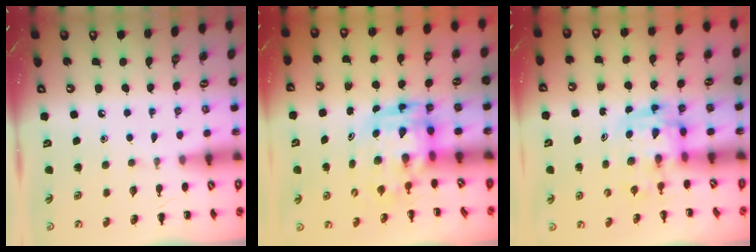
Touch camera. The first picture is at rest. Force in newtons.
{"total": 3.9, "press": 3.8, "slide": 0.8}
{"total": 3.0, "press": 3.0, "slide": 0.5}